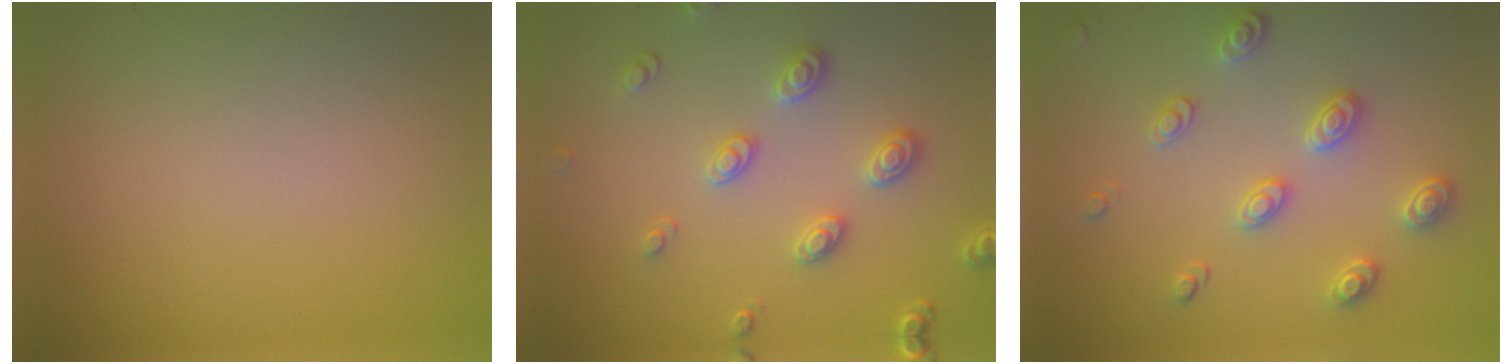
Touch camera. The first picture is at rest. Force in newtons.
{"total": 2.9, "press": 2.7, "slide": 1.1}
{"total": 2.8, "press": 2.6, "slide": 1.1}